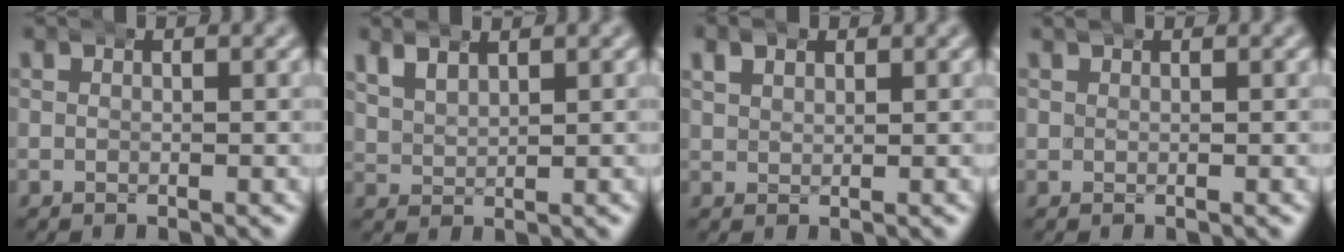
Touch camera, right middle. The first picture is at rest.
{"total": 3.1, "force": [1.5, 2.3, 1.3], "torque": [-0.040, -0.001, 0.030]}
{"total": 1.8, "force": [1.0, 1.2, 0.7], "torque": [-0.014, 0.000, 0.022]}
{"total": 0.7, "force": [0.6, 0.4, 0.2], "torque": [-0.005, 0.001, 0.011]}